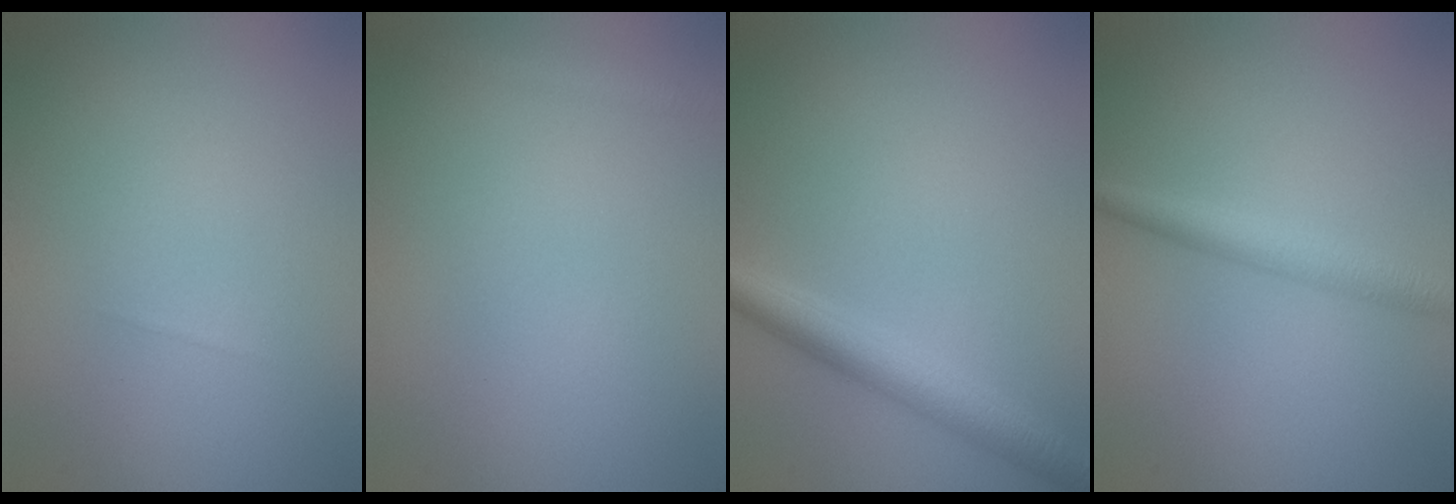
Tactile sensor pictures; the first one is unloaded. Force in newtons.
{"total": 0.9, "press": 0.9, "slide": 0.1}
{"total": 3.5, "press": 3.5, "slide": 0.0}
{"total": 2.5, "press": 2.5, "slide": 0.0}